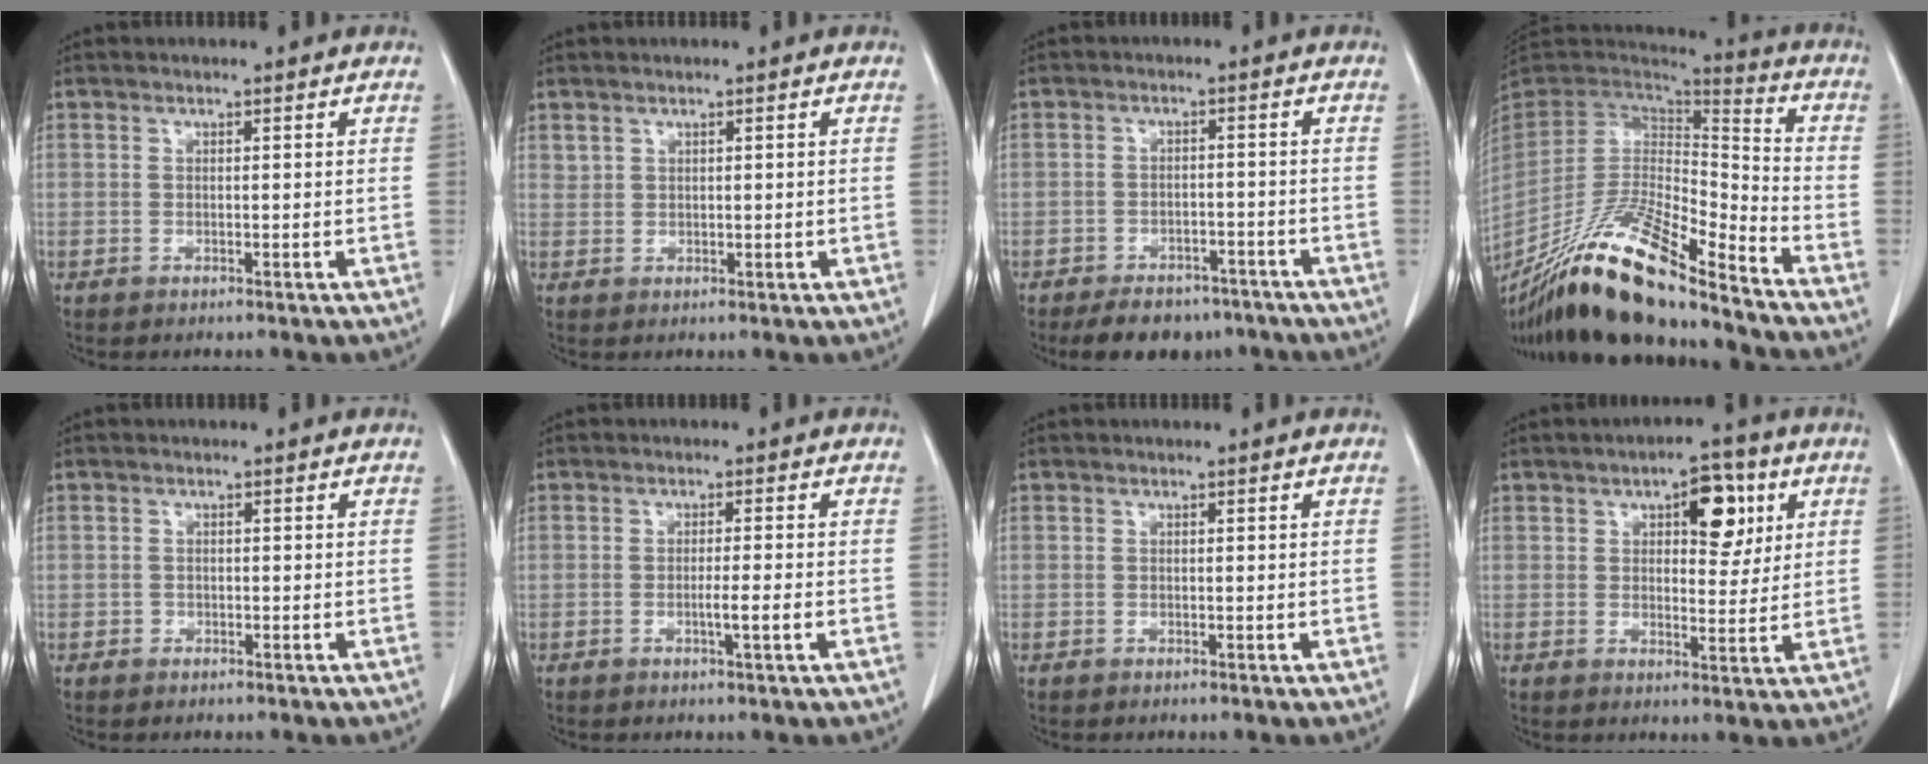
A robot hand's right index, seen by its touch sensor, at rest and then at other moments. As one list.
[{"total": 0.9, "force": [0.7, 0.5, 0.3], "torque": [-0.004, 0.003, 0.019]}, {"total": 8.5, "force": [-6.7, 4.4, 2.8], "torque": [-0.030, 0.005, -0.093]}, {"total": 21.0, "force": [-16.6, 2.7, 12.6], "torque": [-0.253, -0.021, -0.309]}, {"total": 0.8, "force": [-0.3, 0.8, -0.1], "torque": [-0.001, 0.006, -0.005]}, {"total": 2.6, "force": [-0.9, -0.4, 2.4], "torque": [-0.041, -0.003, -0.015]}, {"total": 0.0}, {"total": 7.6, "force": [3.2, 3.3, 6.1], "torque": [-0.080, 0.011, 0.043]}]